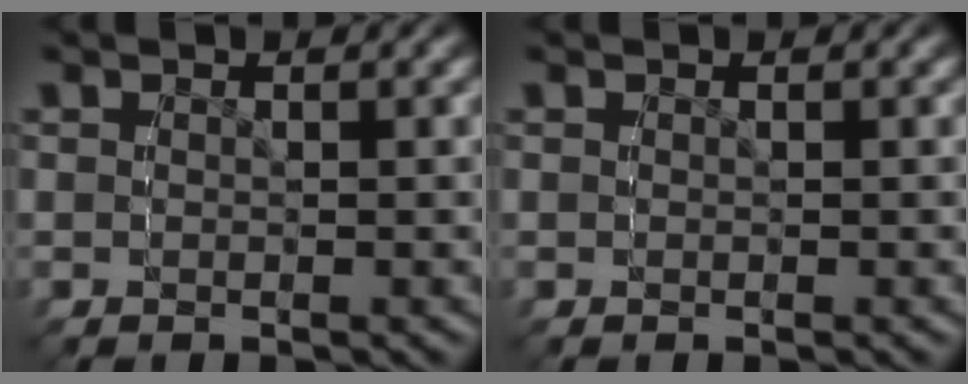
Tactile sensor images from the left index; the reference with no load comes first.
{"total": 0.0}